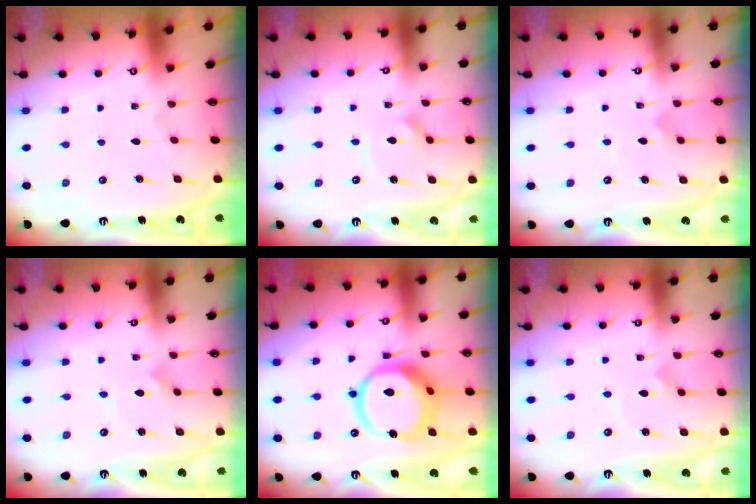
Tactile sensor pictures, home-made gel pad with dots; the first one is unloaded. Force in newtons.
{"total": 4.3, "press": 4.3, "slide": 0.5}
{"total": 3.3, "press": 3.3, "slide": 0.3}
{"total": 1.0, "press": 1.0, "slide": 0.0}
{"total": 15.7, "press": 15.6, "slide": 1.6}
{"total": 2.5, "press": 2.5, "slide": 0.2}